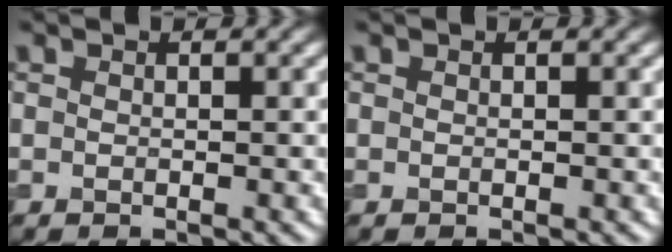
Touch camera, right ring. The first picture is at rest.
{"total": 0.0}